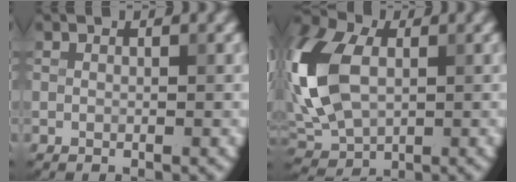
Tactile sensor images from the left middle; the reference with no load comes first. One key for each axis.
{"total": 10.6, "fx": 0.8, "fy": 7.1, "fz": 7.8, "tx": -0.201, "ty": 0.012, "tz": 0.004}